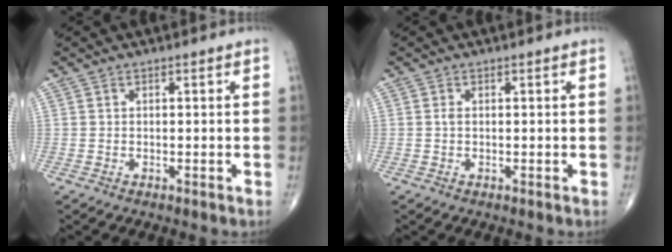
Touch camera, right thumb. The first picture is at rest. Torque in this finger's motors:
{"motor_torque": [-0.10, -0.07, 0.24, 0.28, 0.04]}